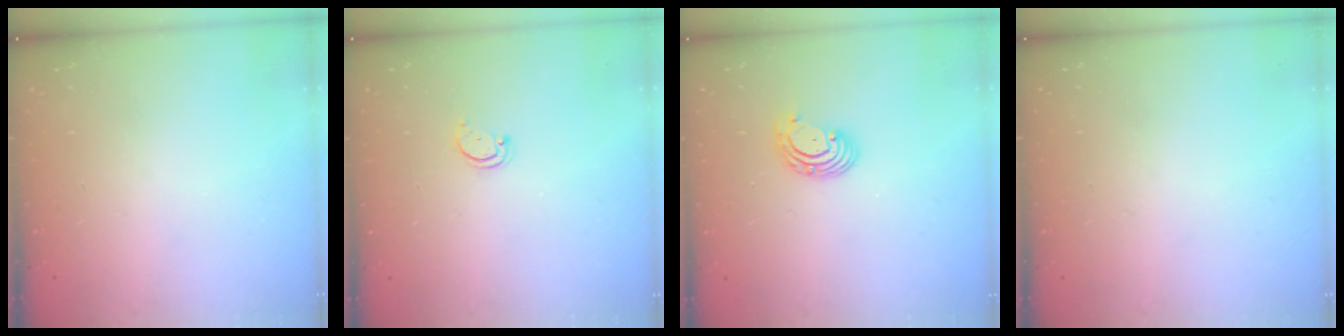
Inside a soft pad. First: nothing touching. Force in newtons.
{"total": 2.8, "press": 2.7, "slide": 0.3}
{"total": 3.5, "press": 3.5, "slide": 0.2}
{"total": 0.0}